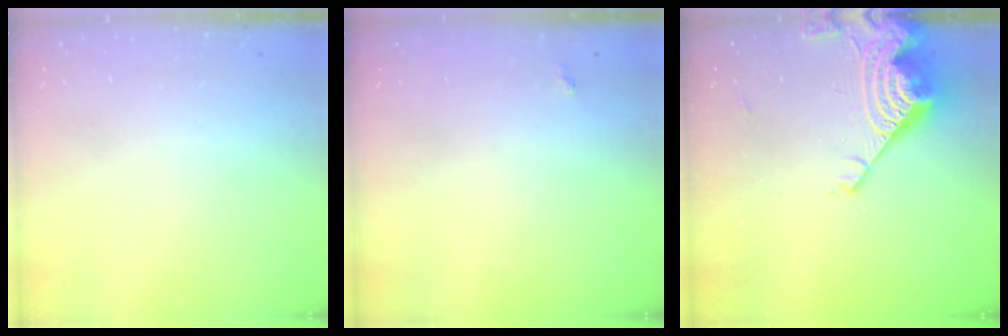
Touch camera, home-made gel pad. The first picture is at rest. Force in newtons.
{"total": 2.0, "press": 2.0, "slide": 0.5}
{"total": 12.3, "press": 12.3, "slide": 0.9}